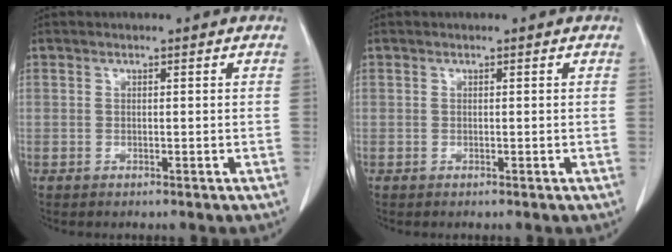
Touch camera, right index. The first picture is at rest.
{"total": 0.0}